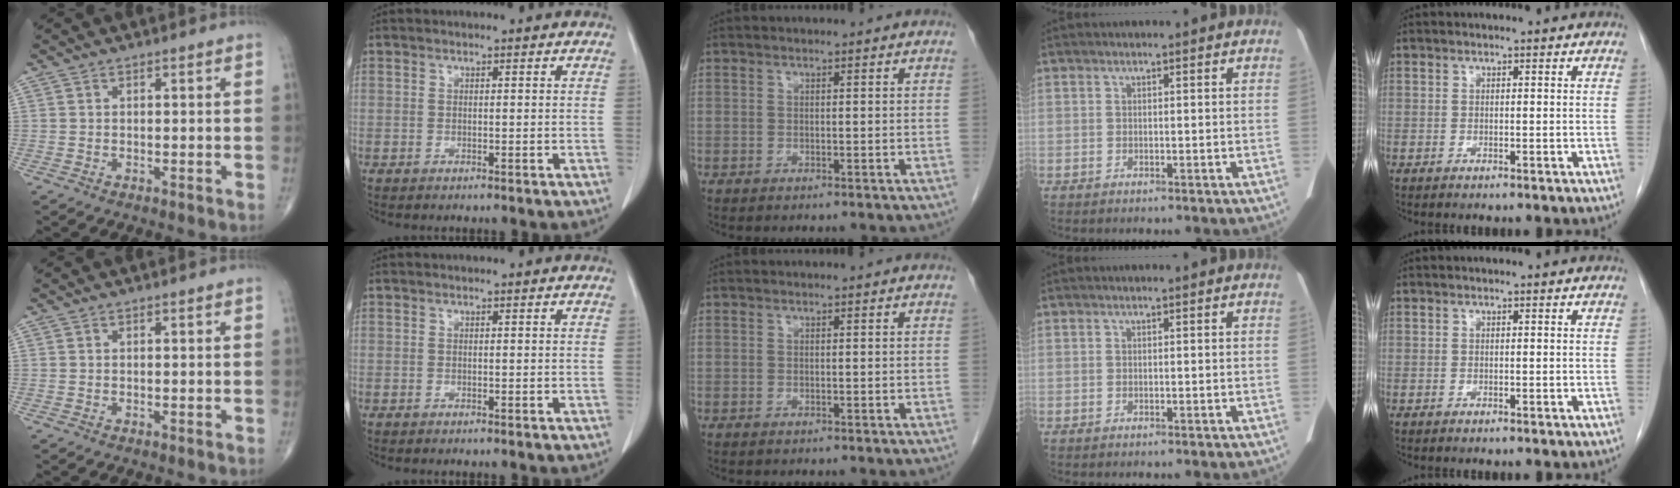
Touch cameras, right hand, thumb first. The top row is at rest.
{}